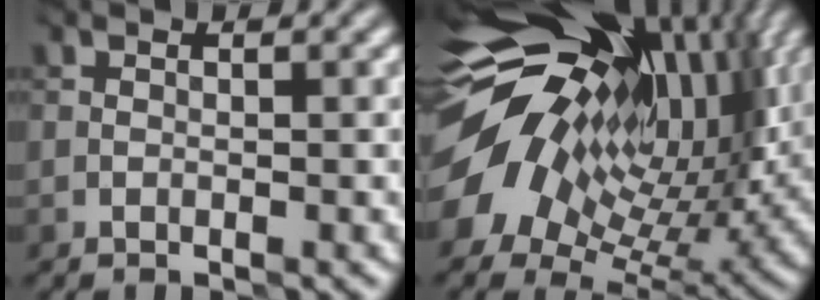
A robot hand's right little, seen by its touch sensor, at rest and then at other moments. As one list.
[{"total": 18.5, "force": [4.8, 10.8, 14.2], "torque": [-0.229, -0.004, 0.107]}]